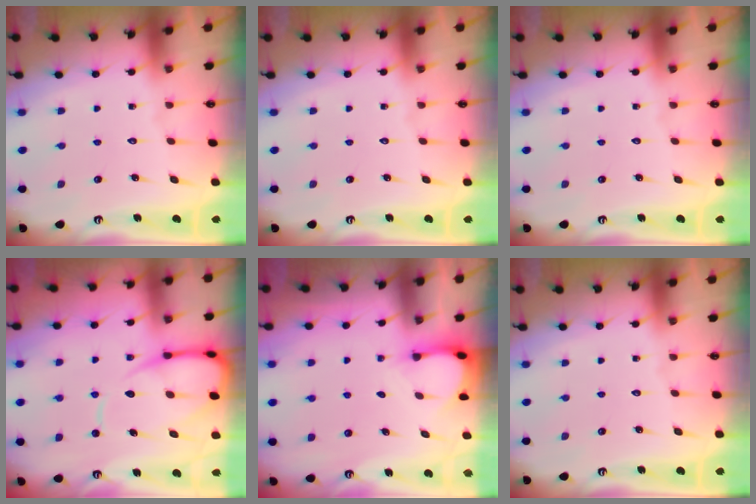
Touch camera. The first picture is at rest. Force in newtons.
{"total": 0.0}
{"total": 0.0}
{"total": 10.2, "press": 10.1, "slide": 1.3}
{"total": 3.5, "press": 3.5, "slide": 0.2}
{"total": 0.0}